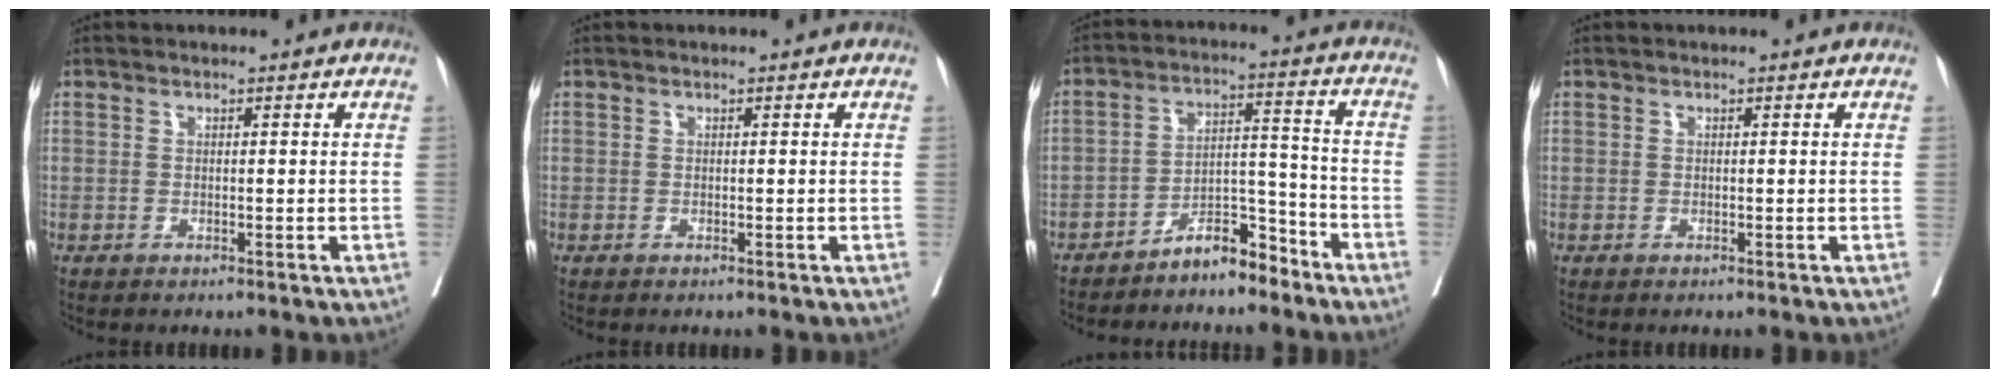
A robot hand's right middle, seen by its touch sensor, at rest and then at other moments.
{"total": 0.0}
{"total": 6.8, "force": [-5.8, 2.1, 2.9], "torque": [-0.044, 0.024, -0.102]}
{"total": 0.0}